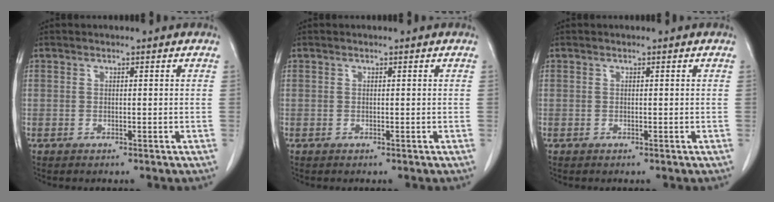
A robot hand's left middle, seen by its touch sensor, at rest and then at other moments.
{"total": 0.0}
{"total": 0.0}